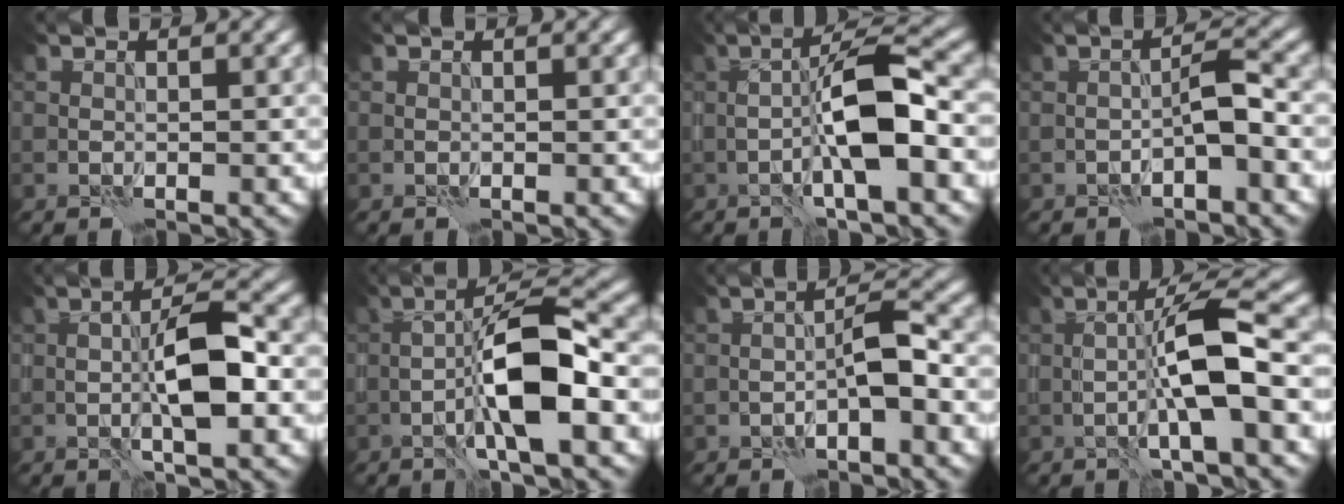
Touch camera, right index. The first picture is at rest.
{"total": 0.0}
{"total": 5.3, "force": [-0.5, 0.8, 5.3], "torque": [-0.108, 0.010, -0.019]}
{"total": 1.6, "force": [-0.4, -0.3, 1.5], "torque": [-0.046, 0.005, -0.019]}
{"total": 4.3, "force": [0.2, 0.7, 4.3], "torque": [-0.094, 0.001, -0.005]}
{"total": 6.6, "force": [-1.4, 1.1, 6.3], "torque": [-0.126, 0.013, -0.033]}
{"total": 1.9, "force": [-0.5, -0.1, 1.9], "torque": [-0.050, 0.006, -0.021]}
{"total": 5.3, "force": [-0.1, 0.4, 5.3], "torque": [-0.108, 0.008, -0.011]}